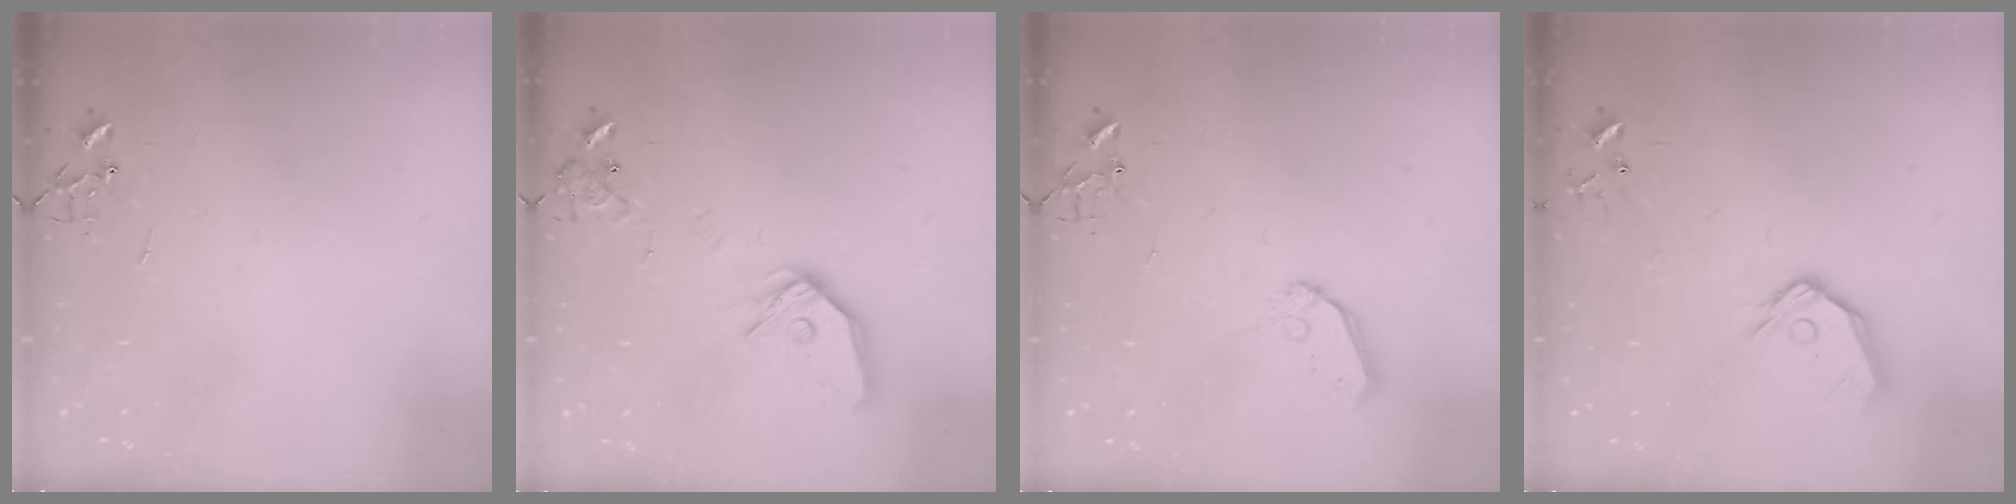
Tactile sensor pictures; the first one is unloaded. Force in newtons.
{"total": 14.7, "press": 14.6, "slide": 1.9}
{"total": 6.9, "press": 6.9, "slide": 0.5}
{"total": 12.7, "press": 12.5, "slide": 2.0}